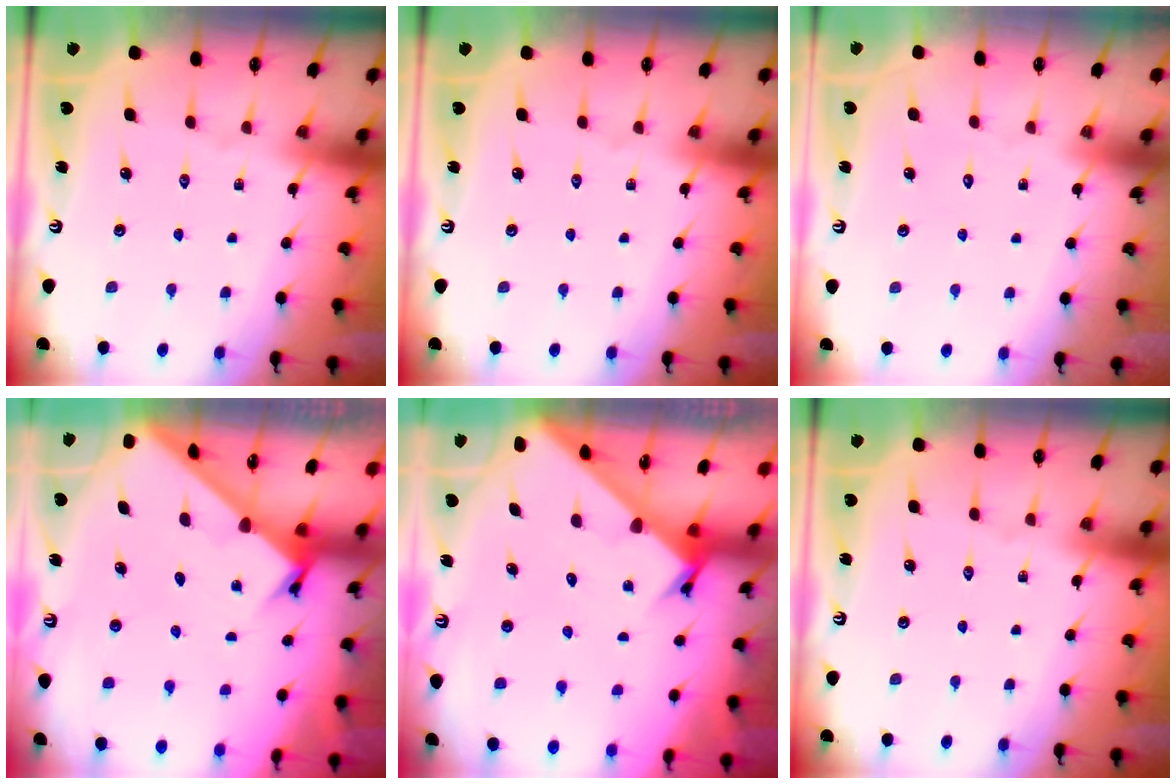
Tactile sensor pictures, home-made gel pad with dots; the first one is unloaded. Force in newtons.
{"total": 0.0}
{"total": 1.7, "press": 1.7, "slide": 0.1}
{"total": 2.1, "press": 2.1, "slide": 0.1}
{"total": 2.1, "press": 2.1, "slide": 0.2}
{"total": 0.0}